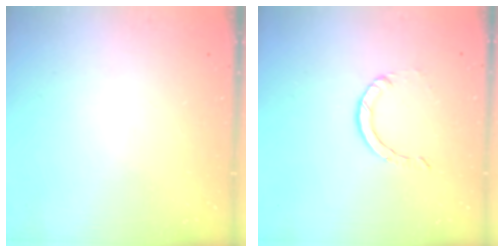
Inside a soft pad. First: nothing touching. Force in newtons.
{"total": 0.9, "press": 0.9, "slide": 0.1}